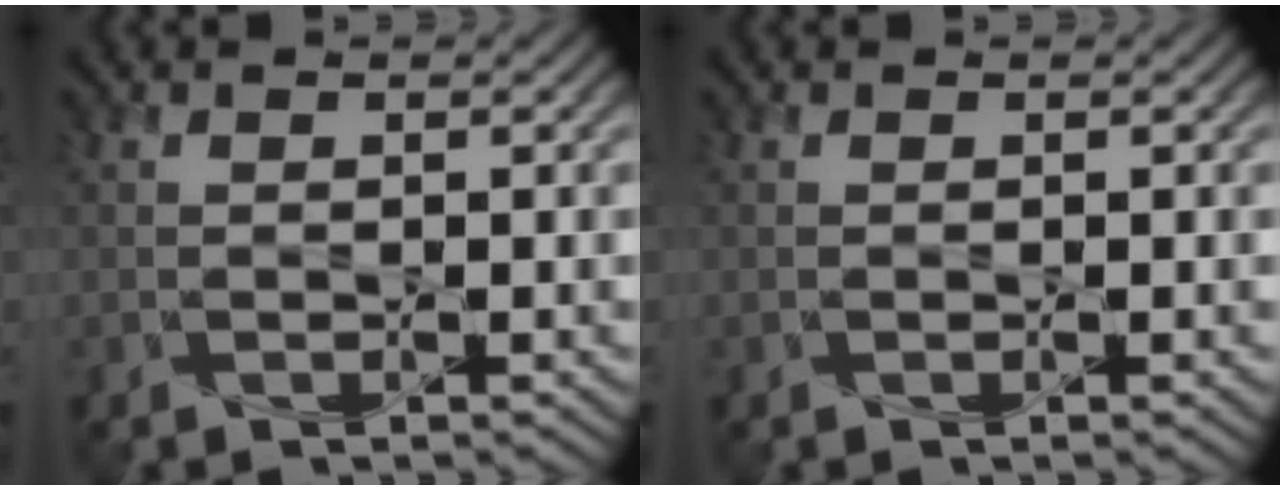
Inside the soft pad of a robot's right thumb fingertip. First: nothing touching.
{"total": 0.0}